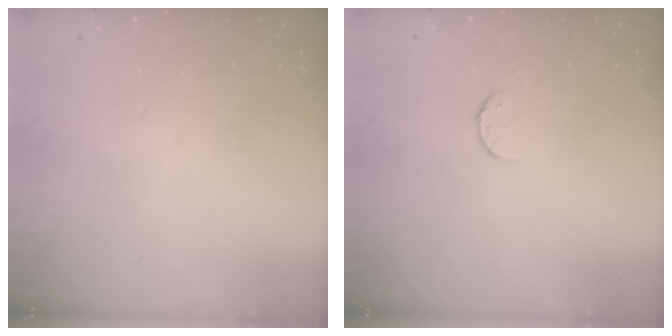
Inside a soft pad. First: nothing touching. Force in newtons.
{"total": 6.0, "press": 6.0, "slide": 0.6}